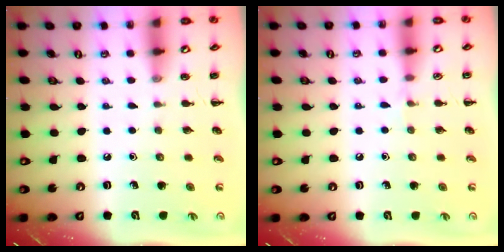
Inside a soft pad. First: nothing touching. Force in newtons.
{"total": 3.8, "press": 3.5, "slide": 1.4}